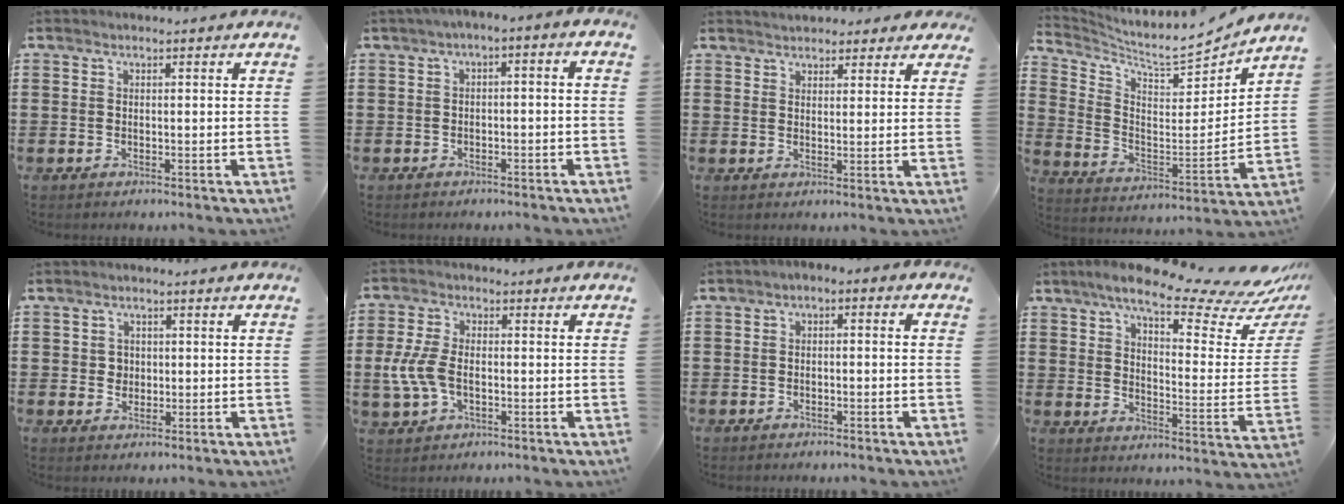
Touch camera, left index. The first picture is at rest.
{"total": 2.5, "force": [-2.2, 0.6, 0.9], "torque": [-0.024, 0.002, -0.051]}
{"total": 3.1, "force": [3.0, 0.8, 0.2], "torque": [-0.012, -0.002, 0.057]}
{"total": 7.0, "force": [6.5, 1.1, 2.5], "torque": [-0.075, -0.058, 0.103]}
{"total": 2.0, "force": [0.4, 1.9, 0.4], "torque": [-0.016, 0.009, 0.006]}
{"total": 6.2, "force": [-0.8, 3.8, 4.9], "torque": [-0.125, -0.003, -0.021]}
{"total": 2.1, "force": [-2.0, 0.5, 0.2], "torque": [-0.016, 0.000, -0.047]}
{"total": 11.5, "force": [9.2, 2.1, 6.7], "torque": [-0.126, -0.057, 0.149]}